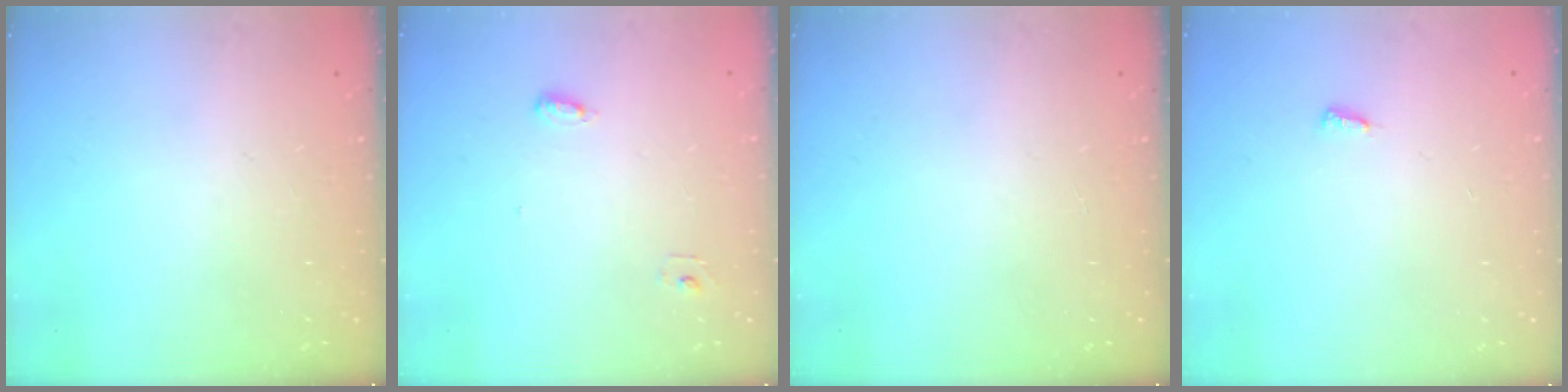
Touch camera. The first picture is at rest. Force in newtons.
{"total": 4.5, "press": 4.3, "slide": 1.2}
{"total": 0.0}
{"total": 4.5, "press": 4.5, "slide": 0.4}